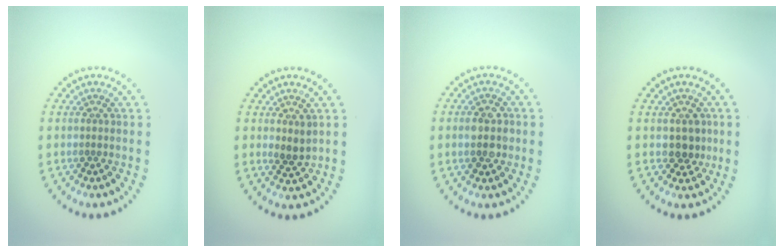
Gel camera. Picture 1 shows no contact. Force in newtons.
{"total": 1.5, "press": 1.3, "slide": 0.7}
{"total": 2.8, "press": 2.8, "slide": 0.1}
{"total": 1.8, "press": 1.6, "slide": 0.9}